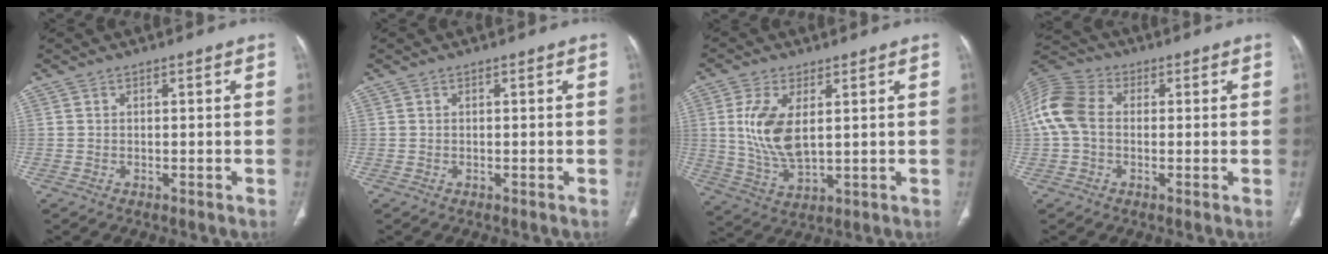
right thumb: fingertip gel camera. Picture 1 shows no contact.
{"total": 0.0}
{"total": 10.6, "force": [2.1, 5.2, 9.0], "torque": [-0.188, -0.015, 0.051]}
{"total": 10.4, "force": [0.4, 7.5, 7.3], "torque": [-0.162, 0.029, -0.001]}